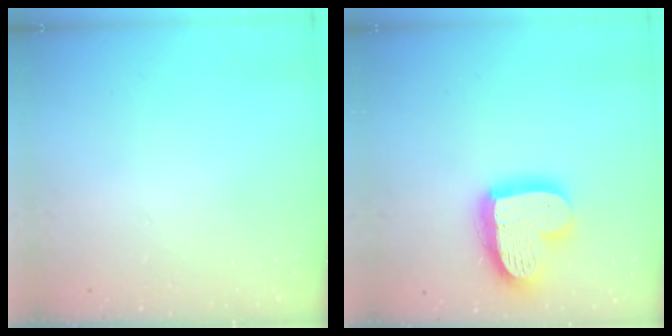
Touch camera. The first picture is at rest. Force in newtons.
{"total": 17.7, "press": 17.6, "slide": 1.6}